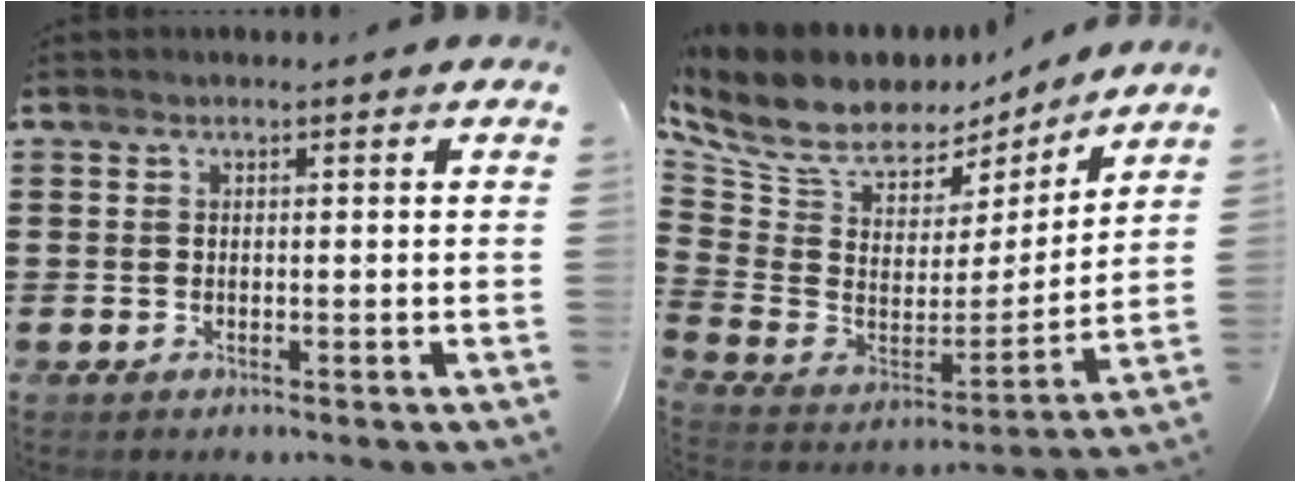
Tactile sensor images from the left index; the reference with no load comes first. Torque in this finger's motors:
{"motor_torque": [2.14, 0.00, 0.79, 0.21]}